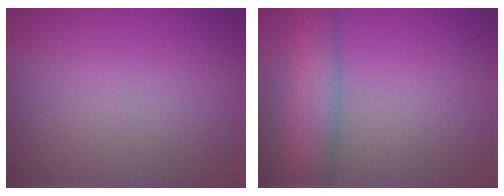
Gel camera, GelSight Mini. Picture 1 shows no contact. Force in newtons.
{"total": 5.2, "press": 5.2, "slide": 0.2}